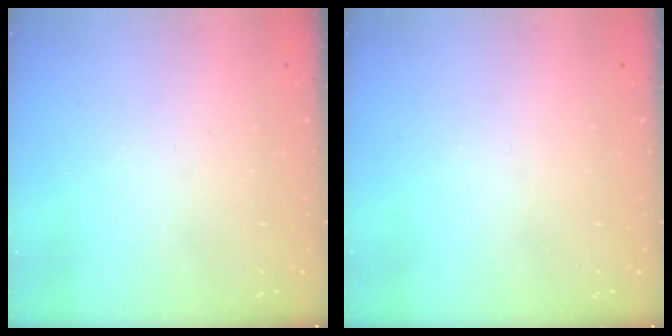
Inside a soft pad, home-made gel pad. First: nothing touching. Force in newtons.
{"total": 0.0}